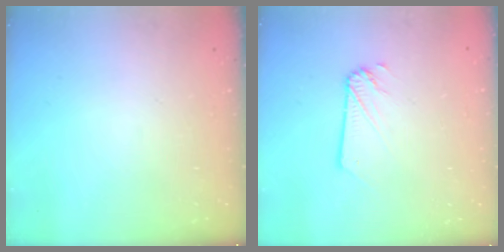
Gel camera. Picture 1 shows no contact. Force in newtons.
{"total": 2.0, "press": 2.0, "slide": 0.3}